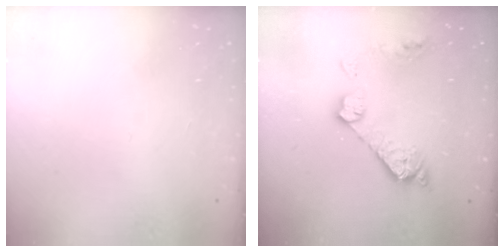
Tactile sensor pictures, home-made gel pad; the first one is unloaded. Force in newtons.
{"total": 12.2, "press": 12.1, "slide": 0.9}